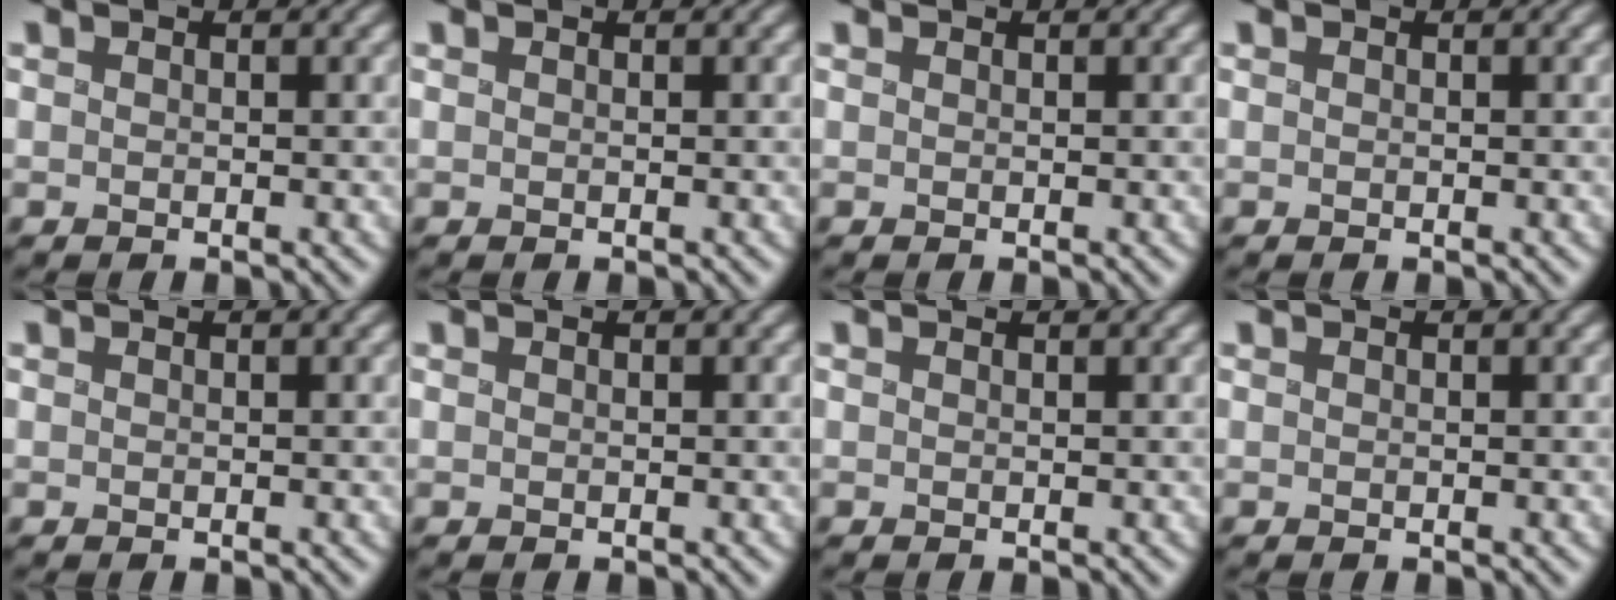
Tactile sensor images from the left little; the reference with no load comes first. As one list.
[{"total": 0.0}, {"total": 0.0}, {"total": 0.0}, {"total": 0.0}, {"total": 0.0}, {"total": 0.6, "force": [0.6, 0.0, 0.1], "torque": [-0.003, 0.006, 0.015]}, {"total": 0.0}]